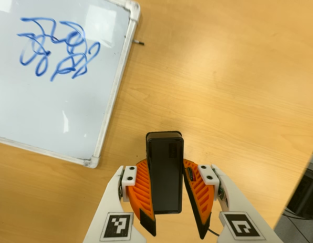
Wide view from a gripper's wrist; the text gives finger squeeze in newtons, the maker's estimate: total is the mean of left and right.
{"total": 7.4, "left": 7.4, "right": 7.3}